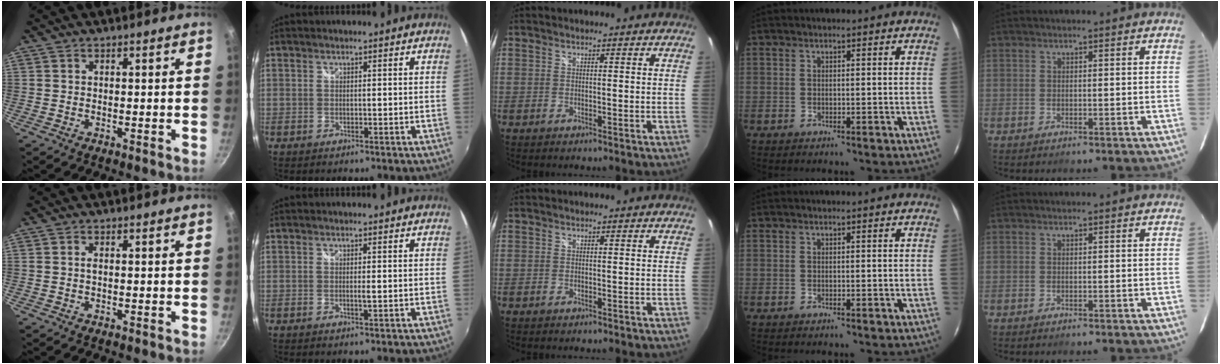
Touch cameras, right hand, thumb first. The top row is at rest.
{"thumb": {"total": 0.6, "force": [0.1, 0.2, 0.6], "torque": [-0.012, 0.001, 0.001]}, "index": {"total": 1.1, "force": [-0.1, -0.2, 1.1], "torque": [-0.019, -0.003, -0.002]}}